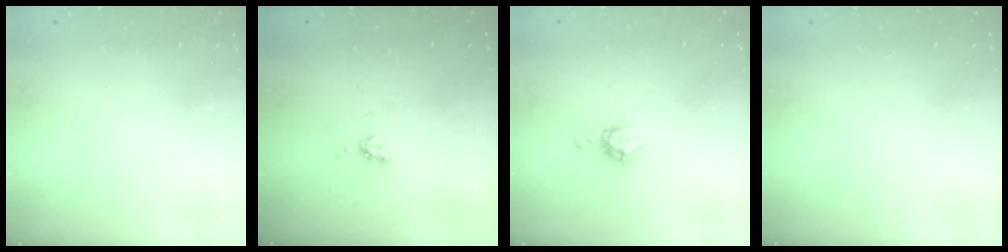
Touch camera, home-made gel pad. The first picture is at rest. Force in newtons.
{"total": 3.9, "press": 3.8, "slide": 0.6}
{"total": 6.1, "press": 6.1, "slide": 0.4}
{"total": 1.1, "press": 1.1, "slide": 0.1}